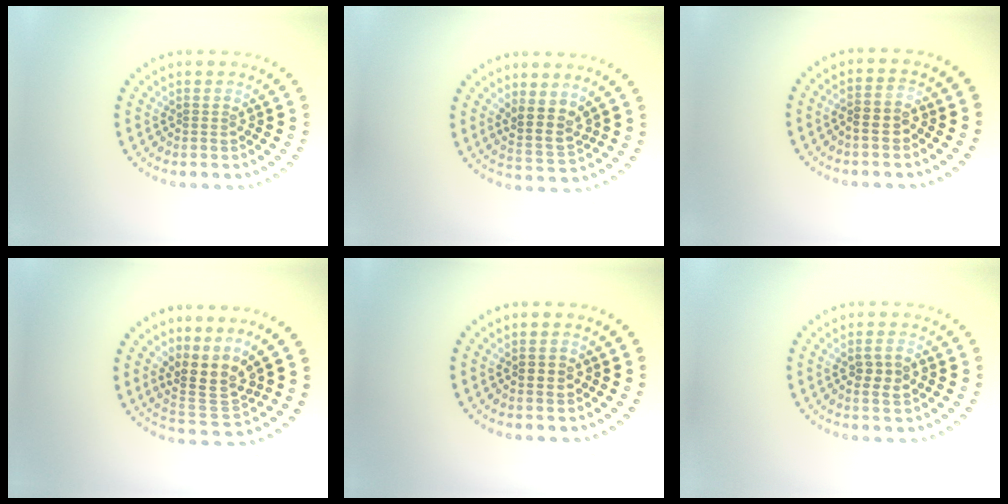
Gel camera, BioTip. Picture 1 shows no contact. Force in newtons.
{"total": 2.9, "press": 2.3, "slide": 1.7}
{"total": 1.6, "press": 1.5, "slide": 0.5}
{"total": 3.9, "press": 3.0, "slide": 2.5}
{"total": 2.0, "press": 2.0, "slide": 0.2}
{"total": 2.5, "press": 2.4, "slide": 0.4}